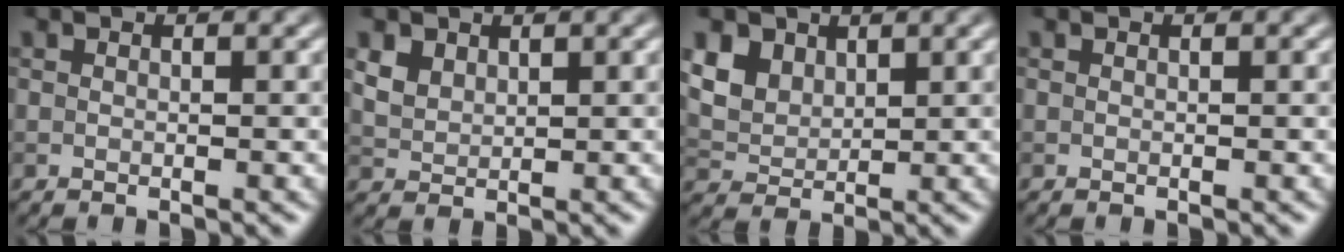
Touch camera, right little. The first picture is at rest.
{"total": 2.4, "force": [1.5, 1.6, 1.0], "torque": [-0.033, -0.004, 0.035]}
{"total": 5.9, "force": [3.1, 4.1, 3.0], "torque": [-0.094, 0.009, 0.065]}
{"total": 0.0}